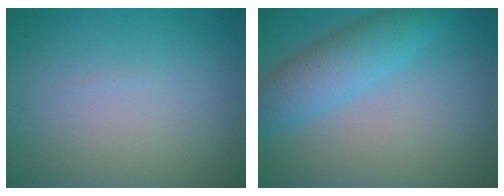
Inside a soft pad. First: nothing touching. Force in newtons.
{"total": 3.7, "press": 3.7, "slide": 0.1}